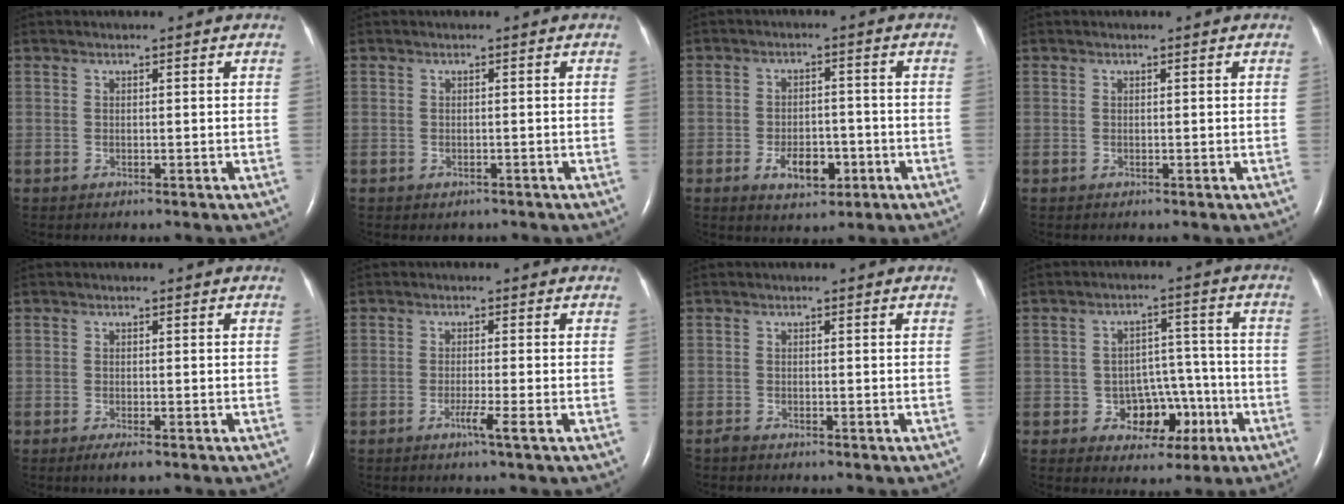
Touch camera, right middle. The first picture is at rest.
{"total": 1.0, "force": [-0.7, 0.6, 0.2], "torque": [-0.006, 0.000, -0.006]}
{"total": 5.7, "force": [-2.4, 3.1, 4.2], "torque": [-0.069, 0.000, -0.033]}
{"total": 0.0}
{"total": 2.0, "force": [-1.3, 0.4, 1.5], "torque": [-0.030, -0.005, -0.021]}
{"total": 2.4, "force": [-1.2, -0.6, 2.0], "torque": [-0.038, -0.005, -0.024]}
{"total": 0.8, "force": [-0.7, 0.2, 0.1], "torque": [-0.008, -0.001, -0.015]}
{"total": 6.9, "force": [-2.8, 5.3, 3.5], "torque": [-0.039, 0.030, -0.030]}